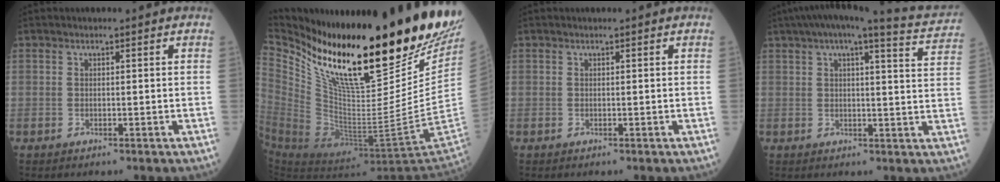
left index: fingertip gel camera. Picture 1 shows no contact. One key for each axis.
{"total": 30.4, "fx": 22.5, "fy": 3.9, "fz": 20.0, "tx": -0.324, "ty": -0.073, "tz": 0.353}
{"total": 0.0}
{"total": 14.2, "fx": 12.5, "fy": 0.9, "fz": 6.7, "tx": -0.099, "ty": -0.002, "tz": 0.144}